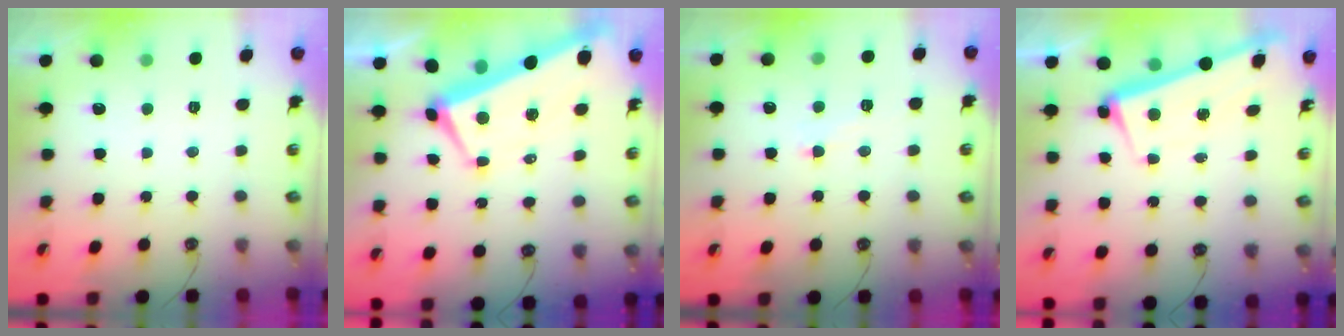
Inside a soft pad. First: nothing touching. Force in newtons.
{"total": 2.2, "press": 1.9, "slide": 1.1}
{"total": 0.8, "press": 0.5, "slide": 0.7}
{"total": 2.1, "press": 2.0, "slide": 0.9}